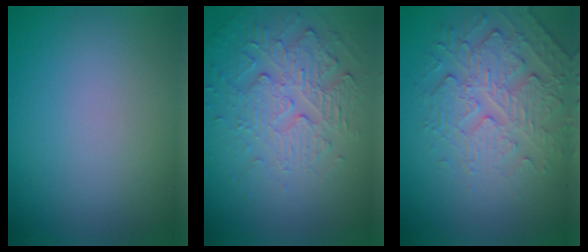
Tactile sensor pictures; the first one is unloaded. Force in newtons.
{"total": 4.6, "press": 3.5, "slide": 3.0}
{"total": 4.9, "press": 3.7, "slide": 3.2}